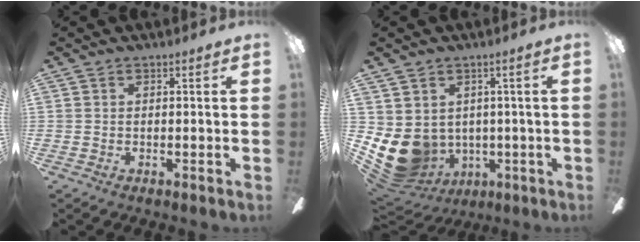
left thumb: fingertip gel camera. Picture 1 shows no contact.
{"total": 11.0, "force": [-1.2, 9.5, 5.5], "torque": [-0.146, -0.011, -0.015]}